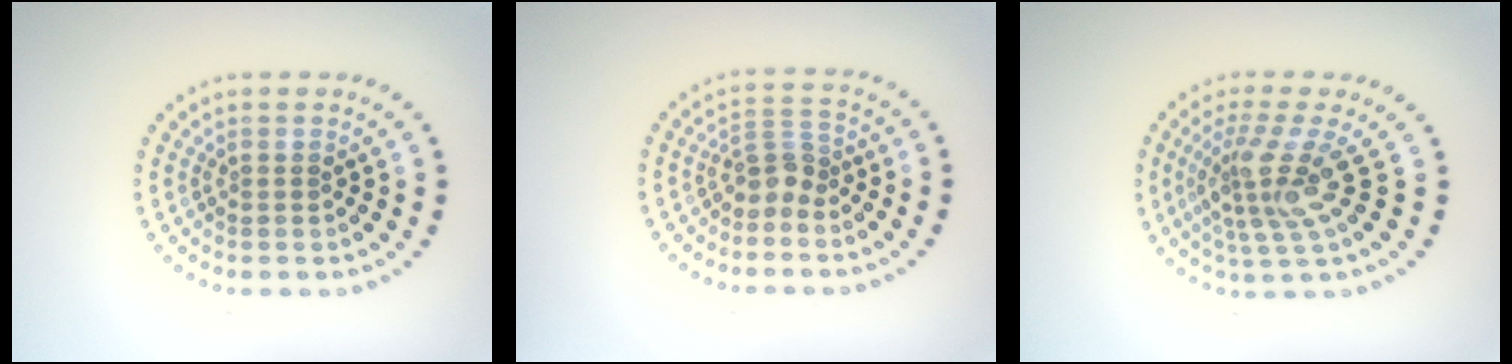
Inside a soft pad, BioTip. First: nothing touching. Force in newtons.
{"total": 2.4, "press": 1.7, "slide": 1.7}
{"total": 4.2, "press": 3.1, "slide": 2.8}